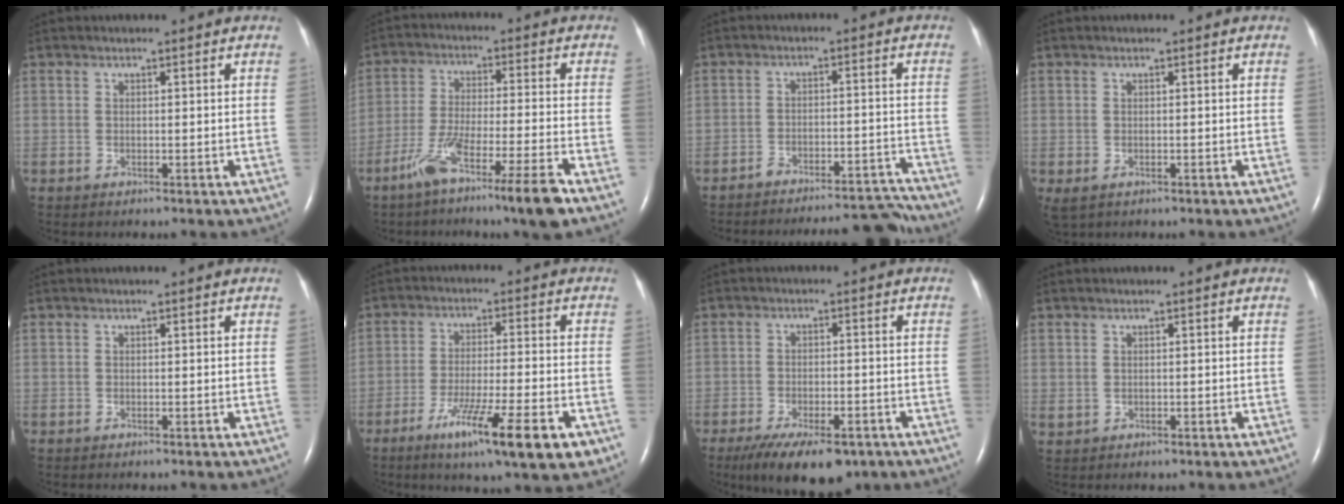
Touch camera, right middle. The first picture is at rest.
{"total": 11.2, "force": [-7.2, -0.7, 8.6], "torque": [-0.161, -0.028, -0.130]}
{"total": 12.0, "force": [-11.9, 0.8, 1.4], "torque": [-0.005, 0.027, -0.158]}
{"total": 2.0, "force": [-0.8, 1.4, 1.3], "torque": [-0.029, -0.006, -0.002]}
{"total": 0.0}
{"total": 13.0, "force": [-6.8, 0.8, 11.1], "torque": [-0.170, -0.029, -0.106]}
{"total": 11.7, "force": [-8.0, 4.4, 7.3], "torque": [-0.121, -0.012, -0.121]}
{"total": 0.8, "force": [0.2, 0.7, 0.4], "torque": [-0.010, 0.001, 0.009]}